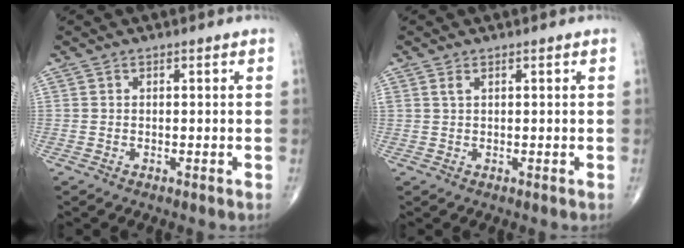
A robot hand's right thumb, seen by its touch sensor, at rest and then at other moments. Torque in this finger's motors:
{"motor_torque": [-0.04, -0.02, 0.30, 0.18, 0.02]}